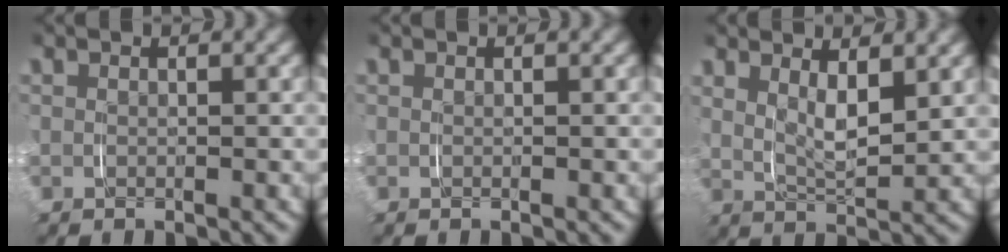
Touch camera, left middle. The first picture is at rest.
{"total": 0.0}
{"total": 4.0, "force": [1.8, 1.7, 3.1], "torque": [-0.057, -0.016, 0.035]}